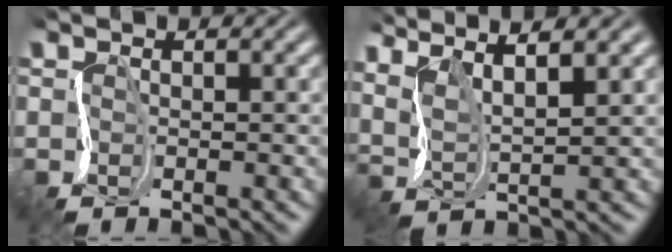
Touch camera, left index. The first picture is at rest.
{"total": 5.3, "force": [4.5, 0.3, 2.7], "torque": [-0.064, 0.020, 0.072]}